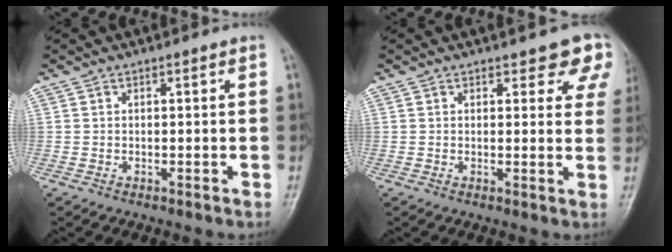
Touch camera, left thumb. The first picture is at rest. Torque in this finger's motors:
{"motor_torque": [0.19, 0.25, 0.10, -0.01, 0.09]}